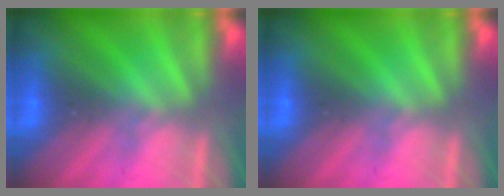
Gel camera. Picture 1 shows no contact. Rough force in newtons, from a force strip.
{"total": 0.0}